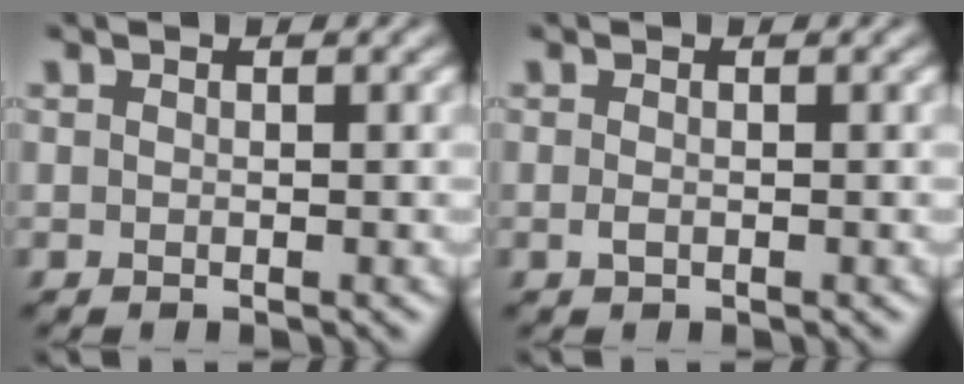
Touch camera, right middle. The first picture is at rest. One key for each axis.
{"total": 0.6, "fx": -0.1, "fy": 0.3, "fz": 0.5, "tx": -0.015, "ty": -0.003, "tz": -0.002}